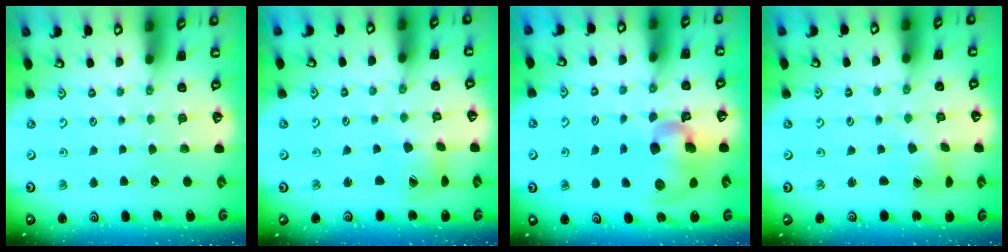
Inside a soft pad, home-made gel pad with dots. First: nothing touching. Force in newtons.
{"total": 6.1, "press": 6.1, "slide": 0.5}
{"total": 14.7, "press": 14.5, "slide": 2.2}
{"total": 1.4, "press": 1.4, "slide": 0.2}